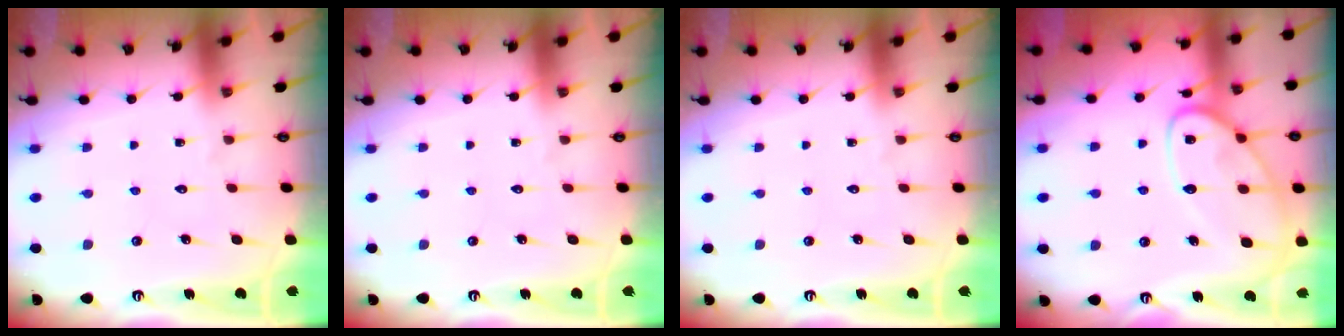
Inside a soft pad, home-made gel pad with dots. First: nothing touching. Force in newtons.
{"total": 0.0}
{"total": 0.0}
{"total": 15.9, "press": 15.9, "slide": 1.1}